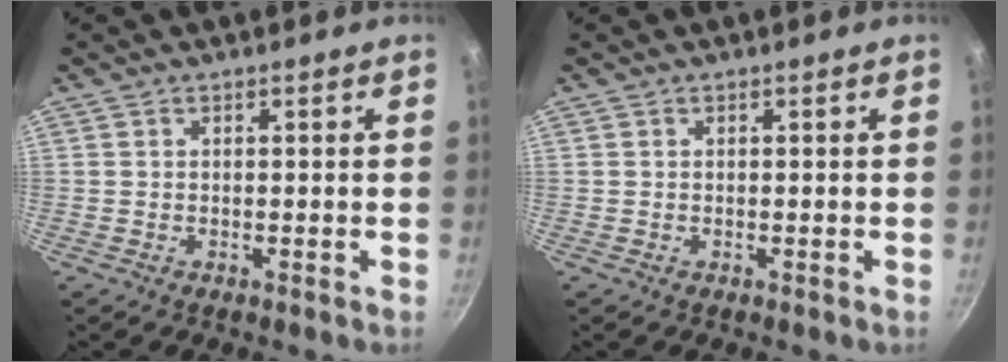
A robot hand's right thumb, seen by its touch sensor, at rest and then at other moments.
{"total": 0.0}